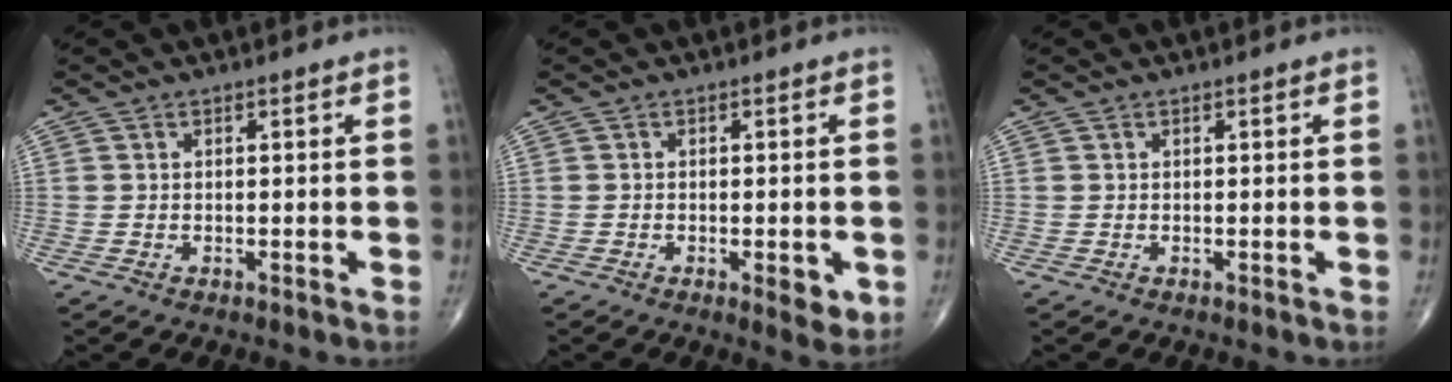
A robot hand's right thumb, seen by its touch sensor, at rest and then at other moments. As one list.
[{"total": 3.8, "force": [-1.1, 1.5, 3.3], "torque": [-0.037, -0.006, -0.012]}, {"total": 0.0}]